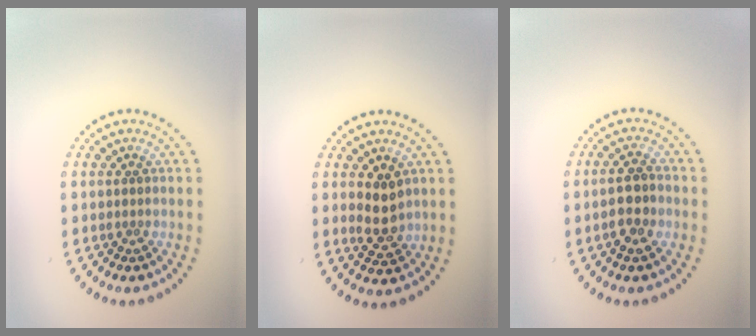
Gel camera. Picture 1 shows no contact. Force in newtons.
{"total": 2.9, "press": 2.8, "slide": 0.9}
{"total": 2.9, "press": 2.8, "slide": 0.7}